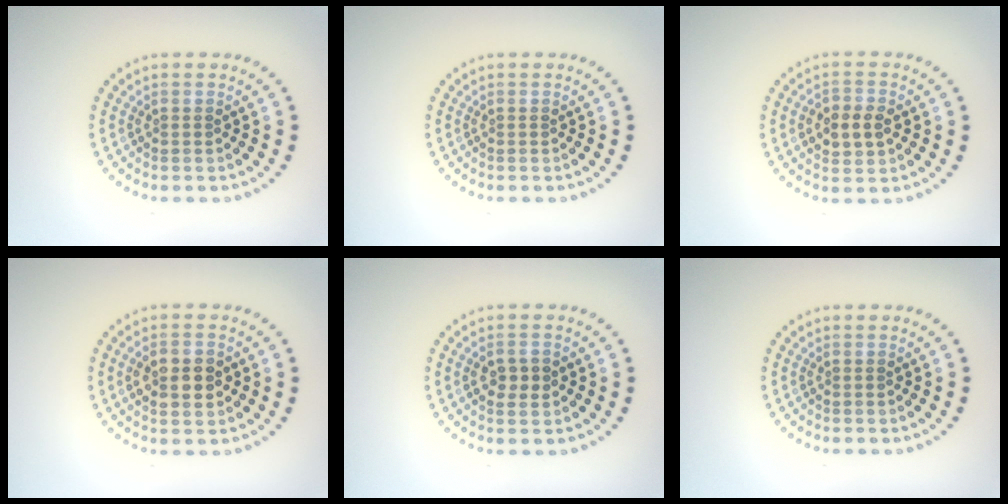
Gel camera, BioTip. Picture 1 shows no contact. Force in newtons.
{"total": 0.0}
{"total": 2.9, "press": 2.9, "slide": 0.3}
{"total": 3.1, "press": 3.1, "slide": 0.2}
{"total": 2.2, "press": 2.2, "slide": 0.2}
{"total": 0.0}